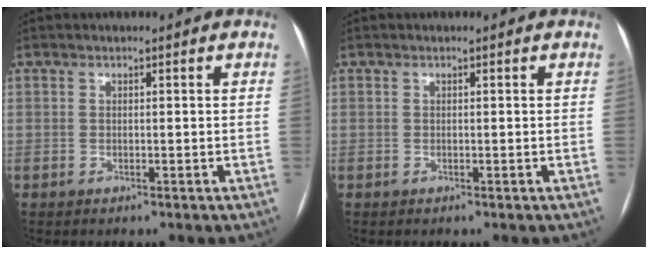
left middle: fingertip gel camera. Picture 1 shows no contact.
{"total": 0.0}